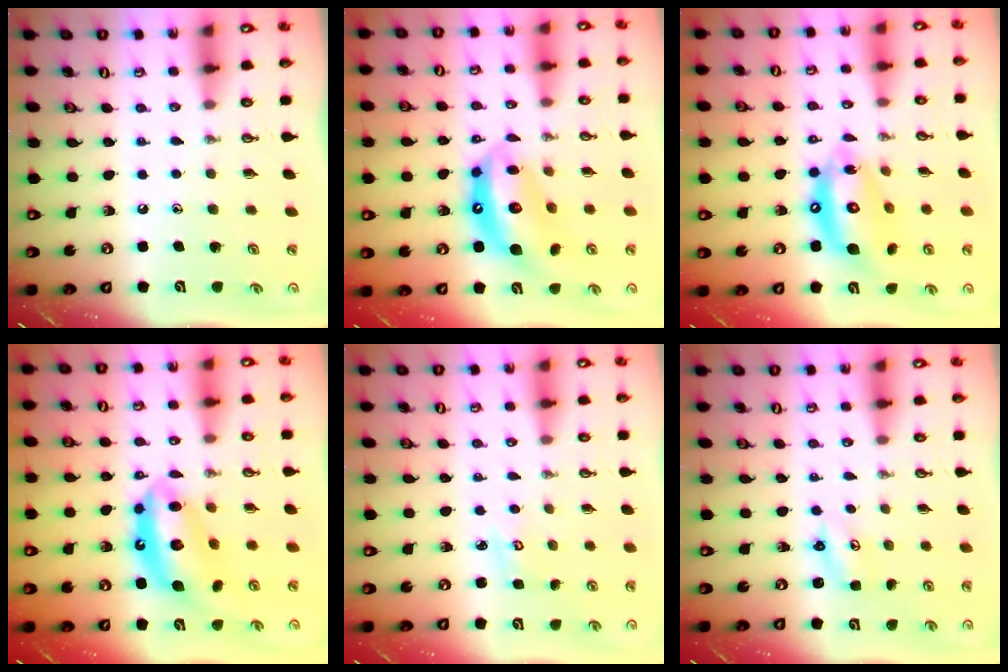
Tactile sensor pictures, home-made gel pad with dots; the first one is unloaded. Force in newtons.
{"total": 13.6, "press": 13.5, "slide": 1.5}
{"total": 15.7, "press": 15.6, "slide": 1.8}
{"total": 13.7, "press": 13.6, "slide": 1.0}
{"total": 2.6, "press": 2.6, "slide": 0.3}
{"total": 2.4, "press": 2.4, "slide": 0.2}